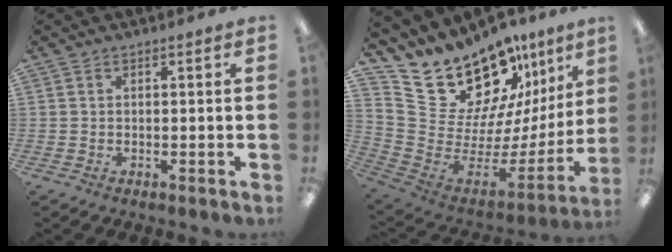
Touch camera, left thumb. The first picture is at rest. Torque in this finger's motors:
{"motor_torque": [0.39, 0.39, 1.39, -1.38, 0.06]}